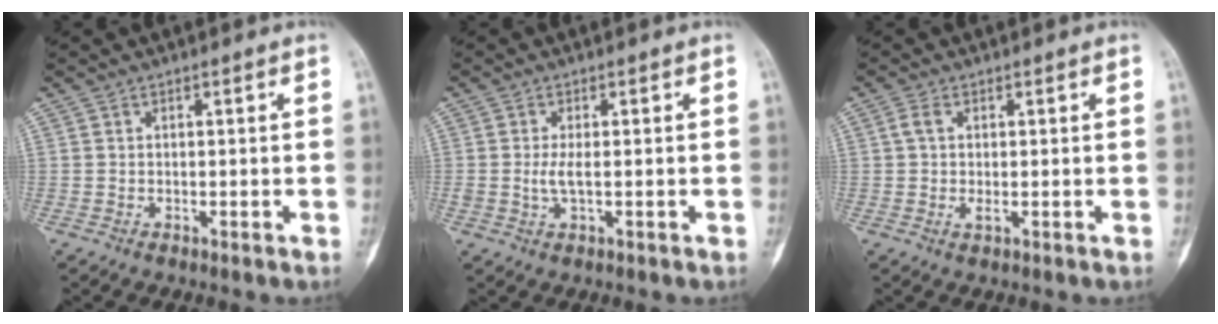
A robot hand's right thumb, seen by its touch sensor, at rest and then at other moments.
{"total": 2.8, "force": [-0.1, 0.9, 2.6], "torque": [-0.062, -0.005, -0.001]}
{"total": 2.8, "force": [0.3, 1.4, 2.4], "torque": [-0.055, 0.004, 0.005]}